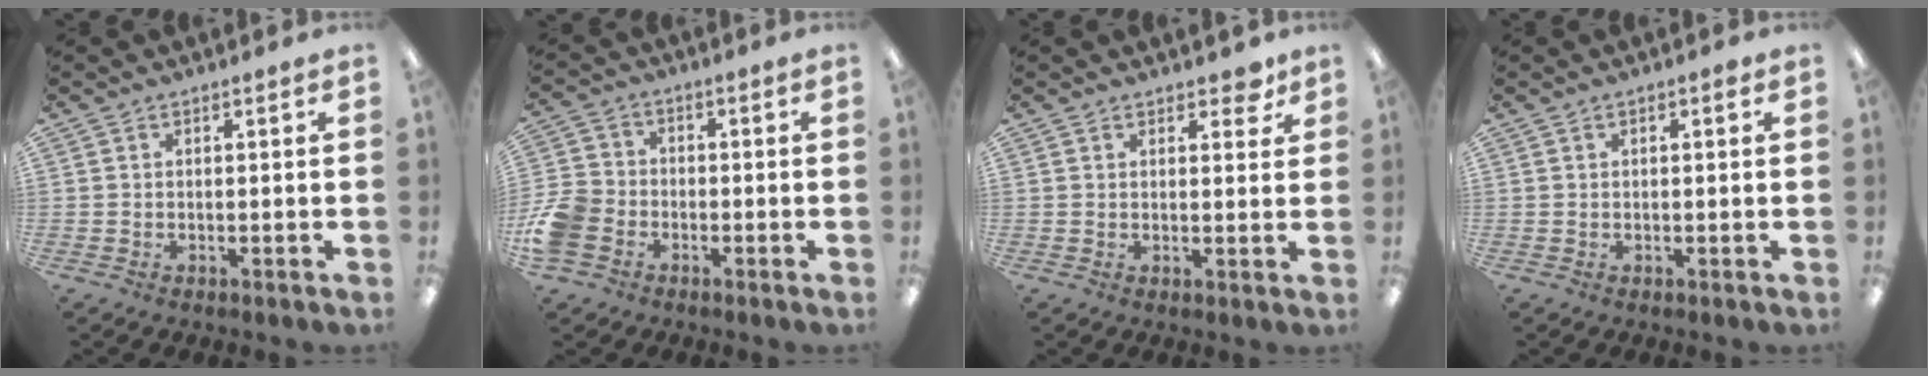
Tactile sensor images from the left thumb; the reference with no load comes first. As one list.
[{"total": 8.8, "force": [-3.6, 6.9, 4.0], "torque": [-0.091, 0.031, -0.064]}, {"total": 3.6, "force": [2.8, 1.7, 1.5], "torque": [-0.004, -0.014, 0.046]}, {"total": 0.8, "force": [0.4, 0.3, 0.6], "torque": [-0.004, 0.001, 0.004]}]